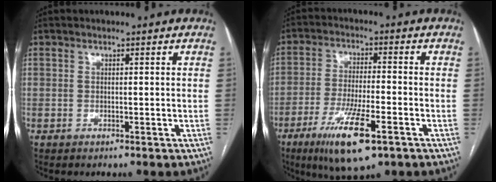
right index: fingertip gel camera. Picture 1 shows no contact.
{"total": 11.7, "force": [-6.2, 2.2, 9.6], "torque": [-0.182, -0.025, -0.103]}